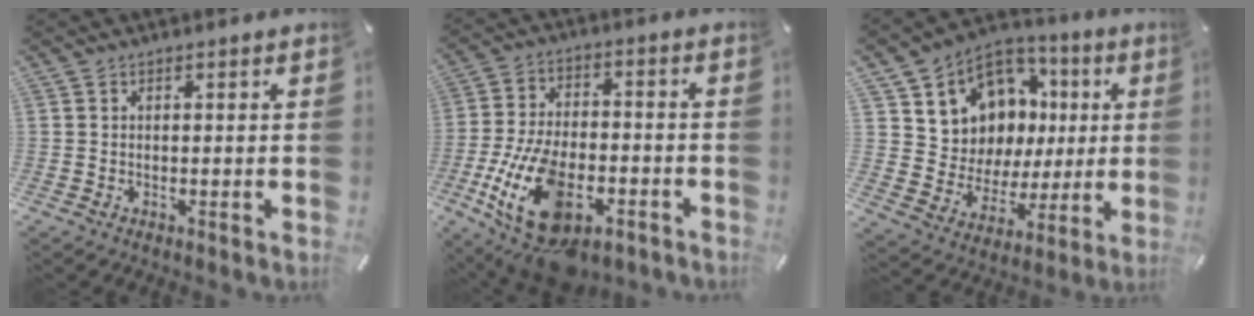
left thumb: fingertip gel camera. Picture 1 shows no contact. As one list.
[{"total": 18.9, "force": [-8.1, 10.1, 13.8], "torque": [-0.280, 0.035, -0.131]}, {"total": 10.6, "force": [3.6, 9.9, 1.2], "torque": [-0.031, -0.045, 0.083]}]